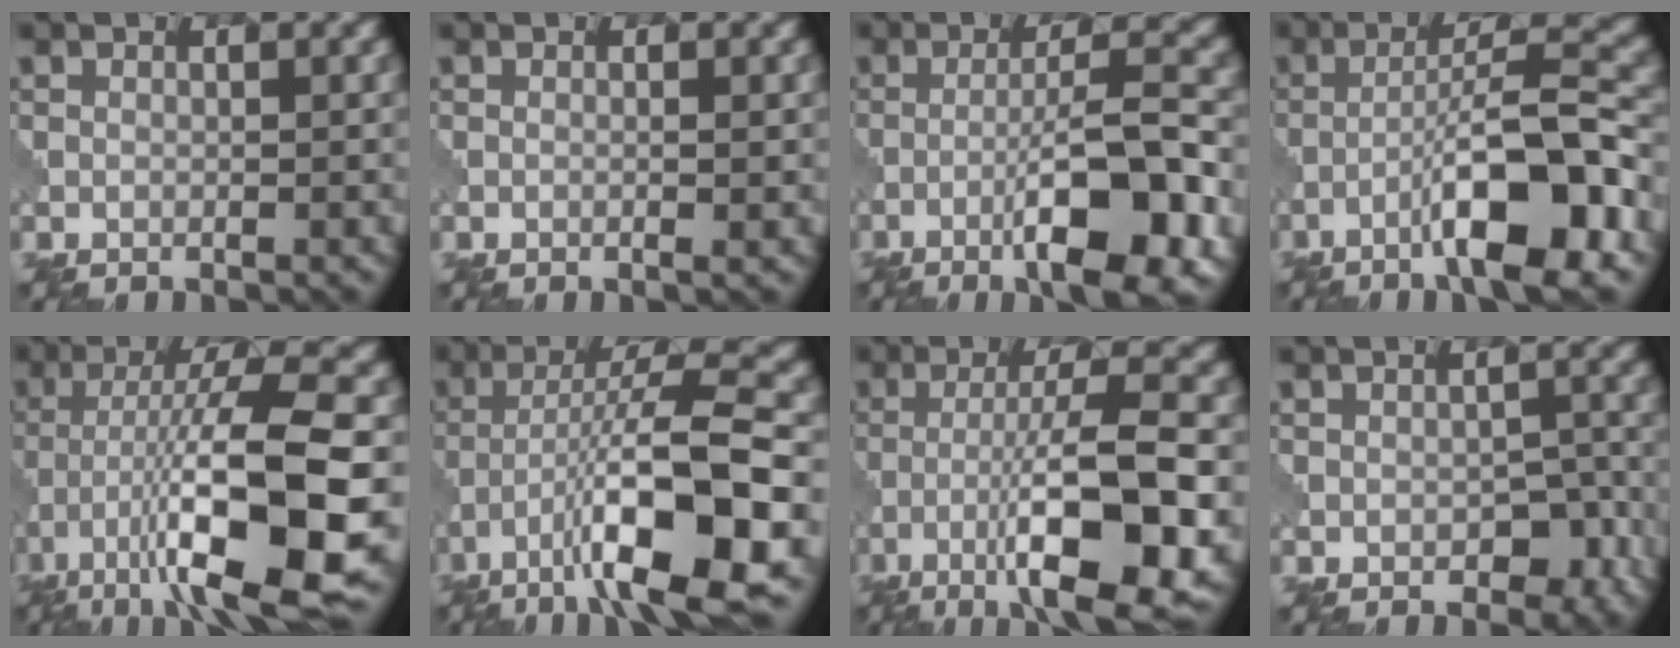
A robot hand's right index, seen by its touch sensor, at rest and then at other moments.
{"total": 0.9, "force": [-0.1, 0.1, 0.9], "torque": [-0.015, -0.001, -0.003]}
{"total": 9.4, "force": [-3.9, 1.7, 8.4], "torque": [-0.131, 0.013, -0.068]}
{"total": 9.6, "force": [-4.4, 1.4, 8.5], "torque": [-0.128, 0.024, -0.076]}
{"total": 14.1, "force": [-5.0, 3.6, 12.7], "torque": [-0.215, 0.004, -0.079]}
{"total": 12.3, "force": [-5.5, 2.7, 10.7], "torque": [-0.181, 0.012, -0.092]}
{"total": 11.2, "force": [-4.3, 2.5, 10.1], "torque": [-0.163, 0.006, -0.075]}
{"total": 2.9, "force": [-1.1, 1.8, 2.0], "torque": [-0.028, -0.005, -0.012]}